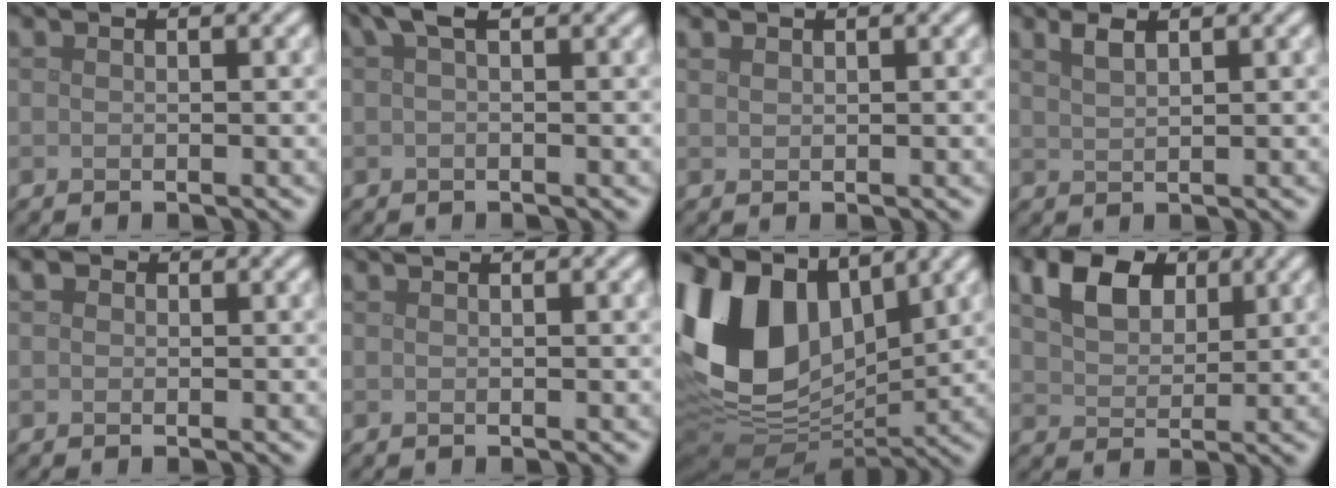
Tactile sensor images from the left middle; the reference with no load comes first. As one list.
[{"total": 2.2, "force": [1.1, 0.5, 1.9], "torque": [-0.029, 0.010, 0.014]}, {"total": 0.7, "force": [0.6, 0.3, 0.2], "torque": [-0.006, 0.001, 0.014]}, {"total": 1.6, "force": [1.1, 0.5, 1.0], "torque": [-0.023, 0.002, 0.023]}, {"total": 1.0, "force": [0.2, 0.9, 0.4], "torque": [-0.003, 0.001, -0.004]}, {"total": 0.0}, {"total": 14.7, "force": [3.9, 9.8, 10.3], "torque": [-0.247, 0.018, 0.063]}, {"total": 5.0, "force": [2.4, 3.2, 2.9], "torque": [-0.063, 0.004, 0.041]}]